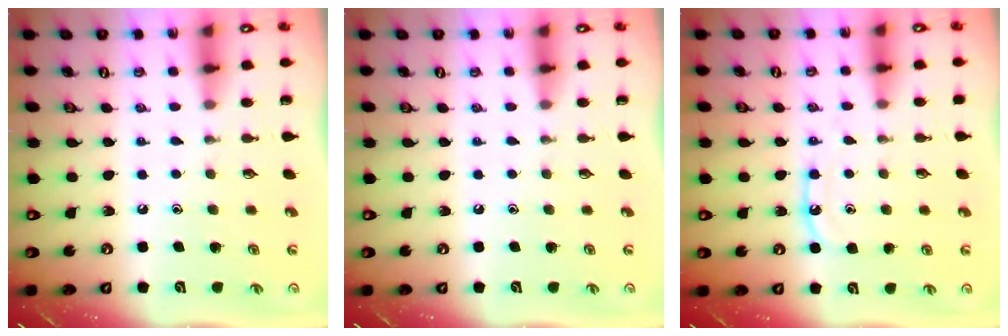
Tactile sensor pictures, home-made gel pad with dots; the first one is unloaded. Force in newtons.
{"total": 0.0}
{"total": 8.1, "press": 8.1, "slide": 0.7}